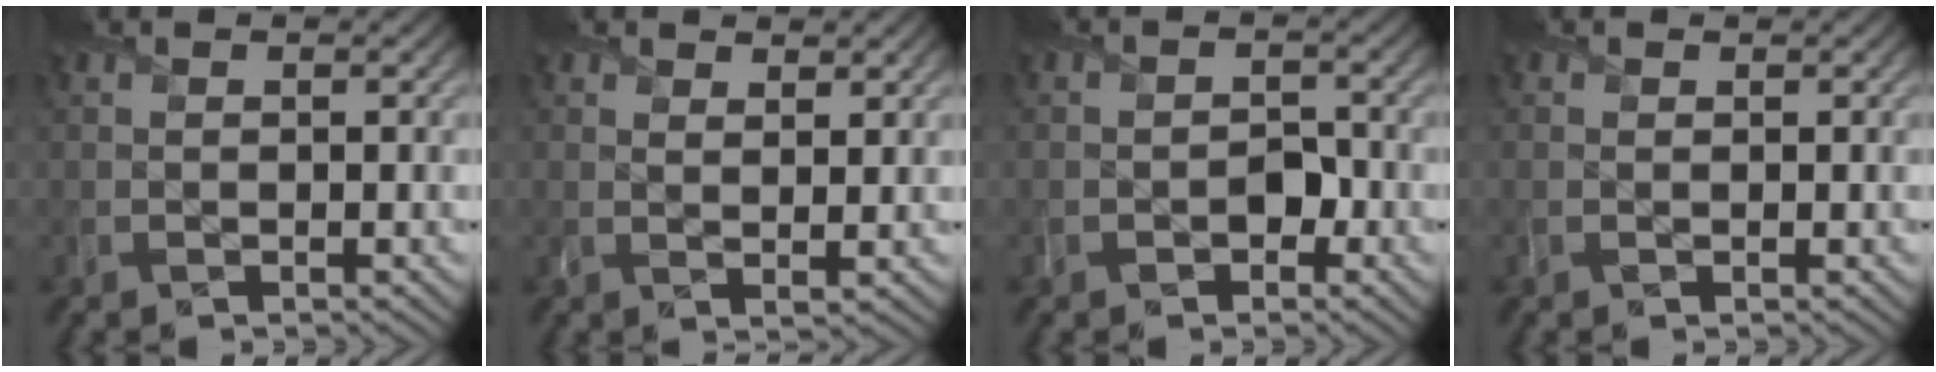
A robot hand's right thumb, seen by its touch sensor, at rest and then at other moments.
{"total": 2.1, "force": [1.5, 0.6, 1.3], "torque": [-0.028, -0.004, 0.030]}
{"total": 2.3, "force": [-1.3, 1.6, 1.0], "torque": [-0.011, -0.001, -0.021]}
{"total": 0.0}